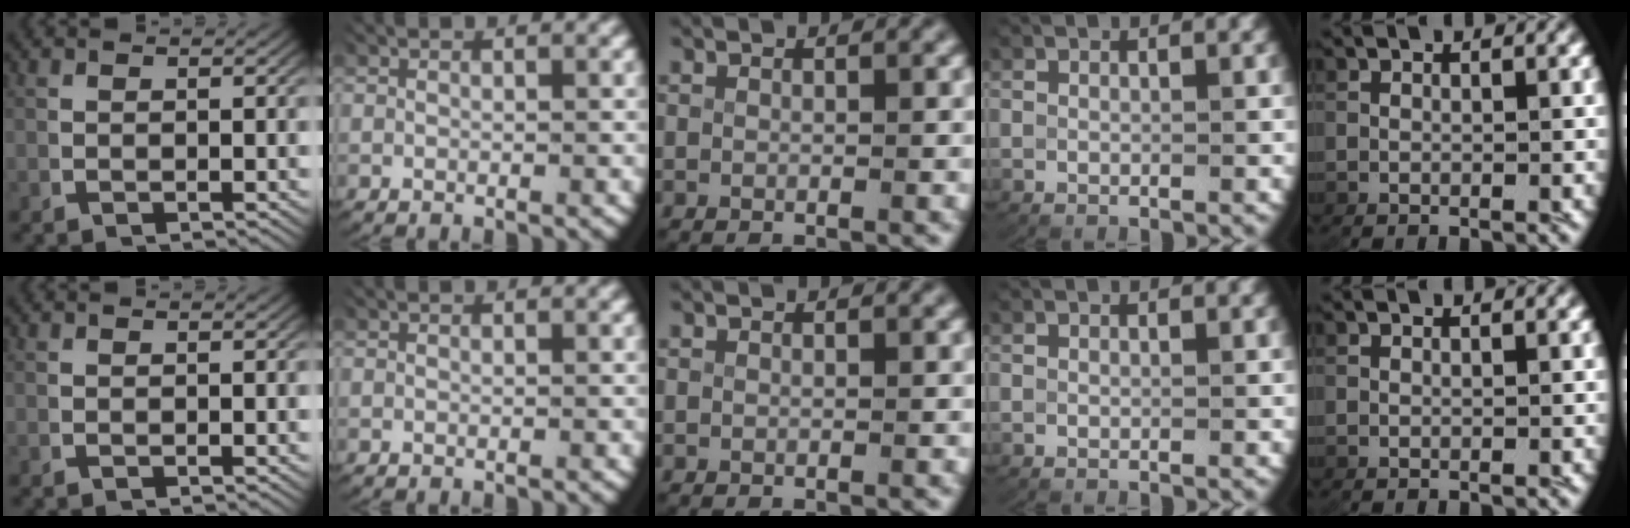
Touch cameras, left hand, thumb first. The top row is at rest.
{}